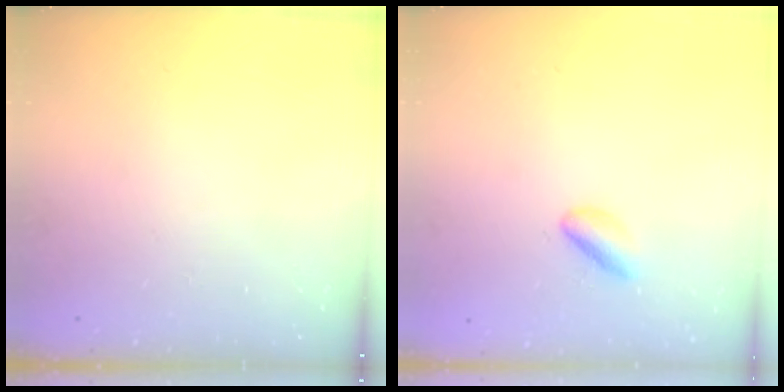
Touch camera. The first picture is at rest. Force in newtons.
{"total": 2.9, "press": 2.9, "slide": 0.4}